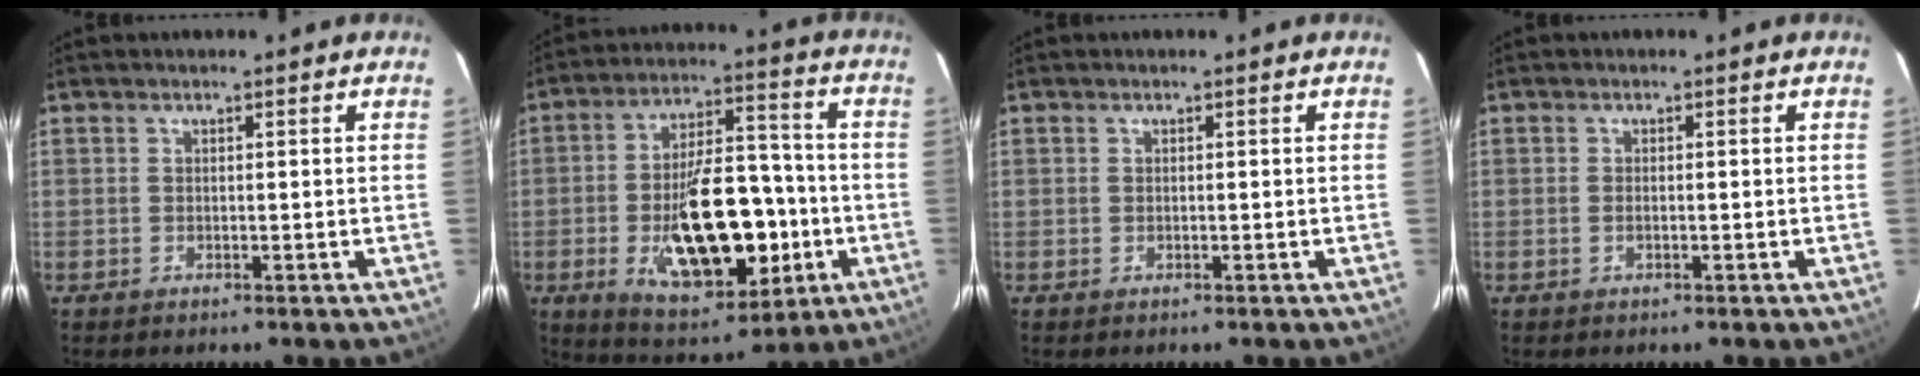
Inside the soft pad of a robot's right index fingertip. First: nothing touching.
{"total": 20.4, "force": [-5.1, 10.0, 17.0], "torque": [-0.297, 0.008, -0.059]}
{"total": 0.0}
{"total": 0.8, "force": [-0.3, 0.4, 0.6], "torque": [-0.015, 0.000, -0.006]}